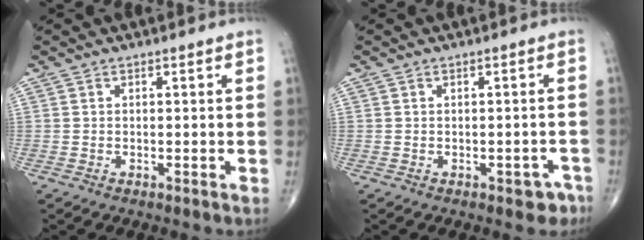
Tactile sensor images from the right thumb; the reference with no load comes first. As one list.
[{"total": 3.1, "force": [-1.8, 1.9, 1.6], "torque": [0.000, 0.014, -0.017]}]